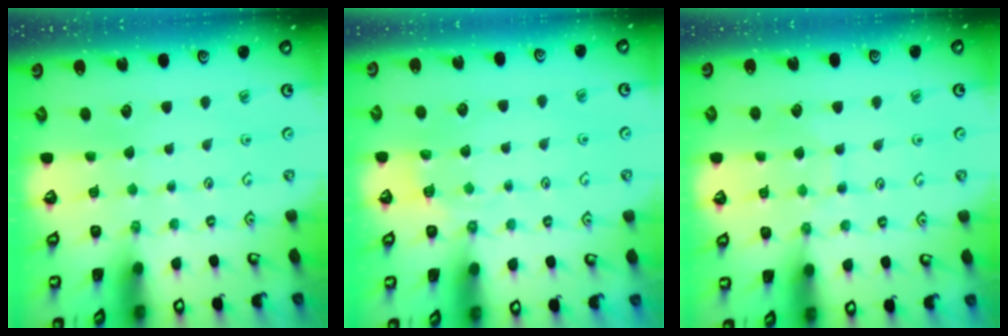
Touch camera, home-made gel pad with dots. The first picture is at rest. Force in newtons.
{"total": 3.5, "press": 3.1, "slide": 1.8}
{"total": 6.3, "press": 6.3, "slide": 0.5}